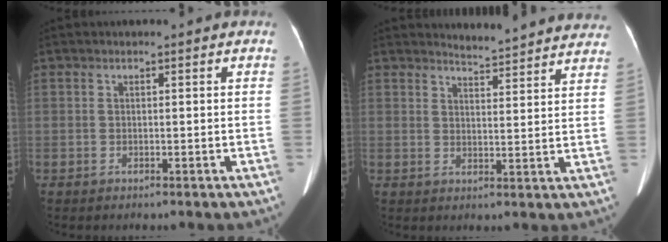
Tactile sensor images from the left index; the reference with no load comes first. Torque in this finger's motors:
{"motor_torque": [0.87, -1.27, 0.02, 0.01]}